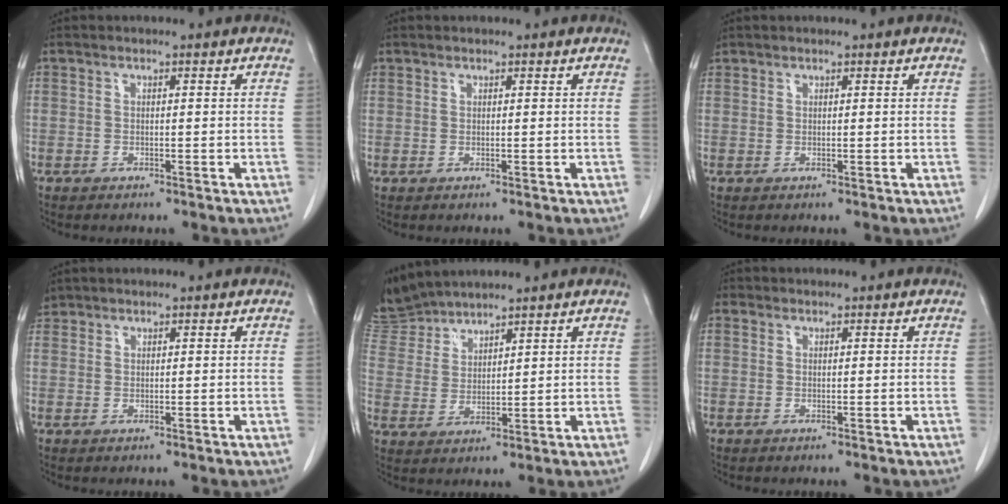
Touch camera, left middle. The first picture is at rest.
{"total": 0.6, "force": [0.5, 0.4, 0.0], "torque": [-0.002, -0.001, 0.008]}
{"total": 0.9, "force": [0.8, 0.5, -0.1], "torque": [-0.001, 0.008, 0.015]}
{"total": 1.6, "force": [1.3, 0.9, -0.1], "torque": [0.002, 0.011, 0.023]}
{"total": 7.7, "force": [7.6, 1.0, 0.3], "torque": [-0.019, 0.011, 0.165]}
{"total": 0.8, "force": [0.4, 0.7, 0.1], "torque": [0.002, 0.002, 0.004]}